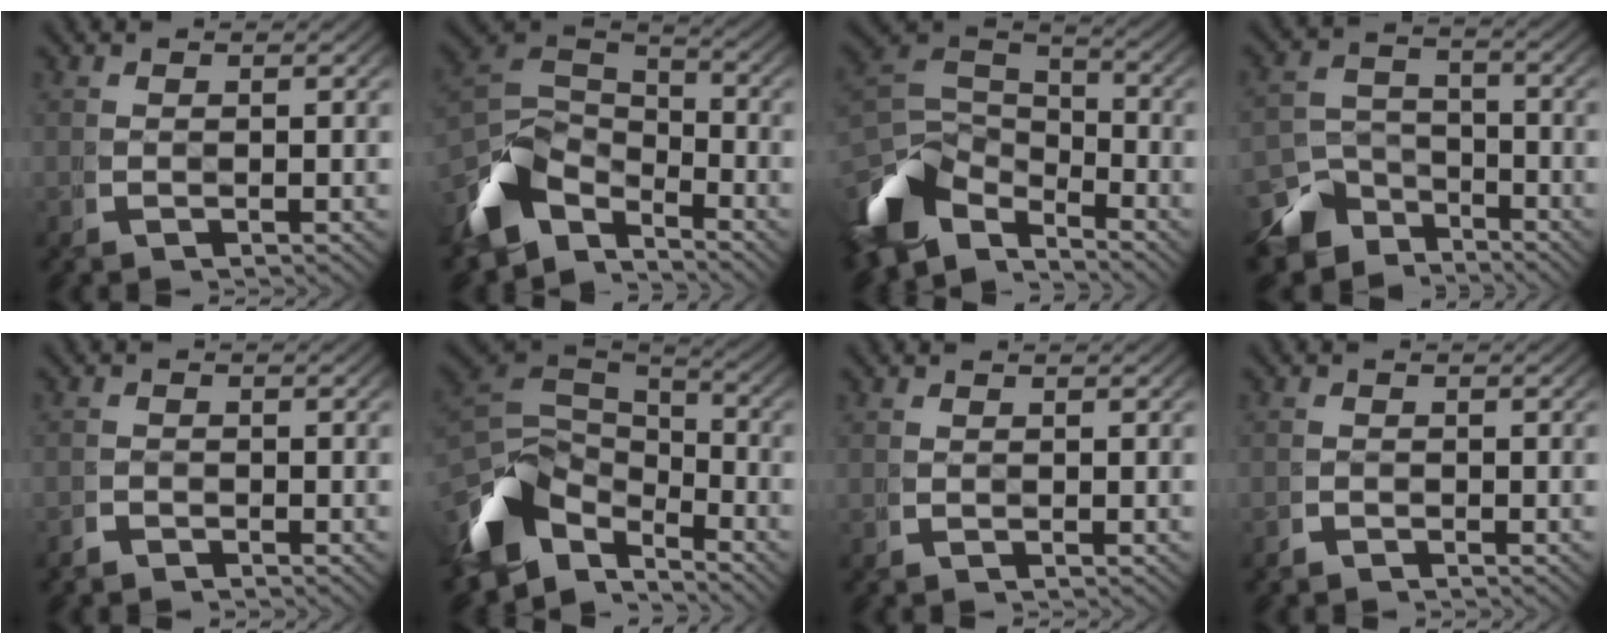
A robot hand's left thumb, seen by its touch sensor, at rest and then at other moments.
{"total": 10.0, "force": [-2.4, 6.7, 7.0], "torque": [-0.162, -0.030, -0.038]}
{"total": 10.9, "force": [-3.1, 7.3, 7.5], "torque": [-0.171, -0.032, -0.048]}
{"total": 9.0, "force": [-5.0, 6.3, 4.0], "torque": [-0.052, -0.037, -0.077]}
{"total": 1.2, "force": [-1.2, 0.4, -0.1], "torque": [0.006, -0.008, -0.024]}
{"total": 12.3, "force": [-2.5, 8.4, 8.7], "torque": [-0.200, -0.038, -0.033]}
{"total": 0.0}
{"total": 1.0, "force": [-0.9, 0.3, -0.1], "torque": [0.006, -0.006, -0.019]}